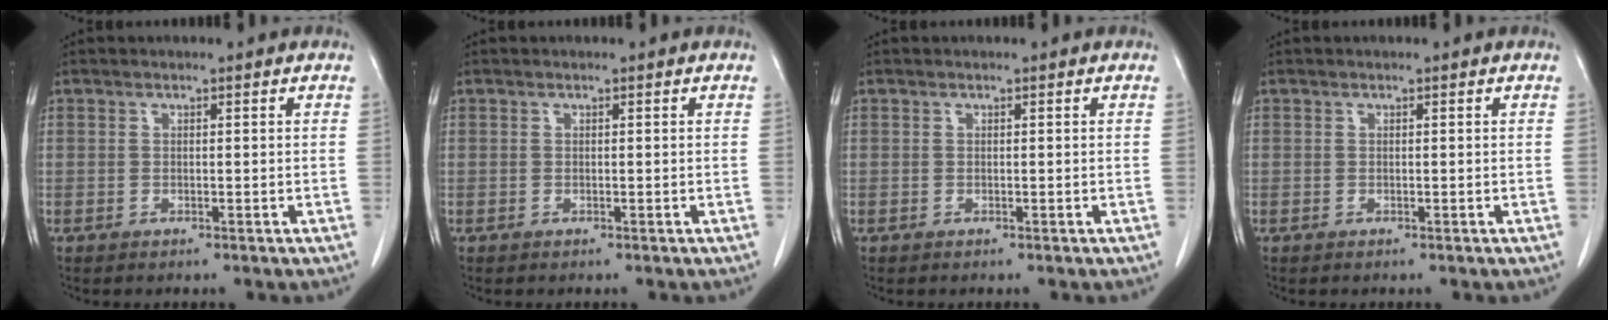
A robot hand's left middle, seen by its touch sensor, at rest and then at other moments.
{"total": 0.0}
{"total": 0.0}
{"total": 0.0}